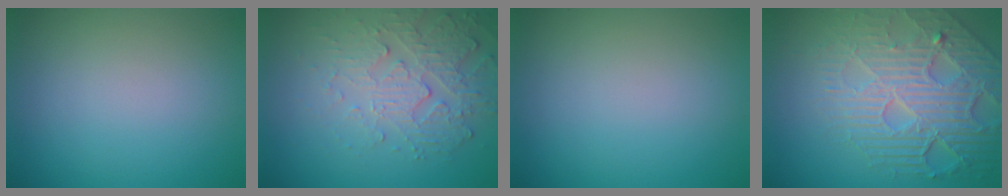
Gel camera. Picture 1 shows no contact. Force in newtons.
{"total": 4.2, "press": 3.6, "slide": 2.1}
{"total": 0.0}
{"total": 7.6, "press": 5.7, "slide": 5.1}